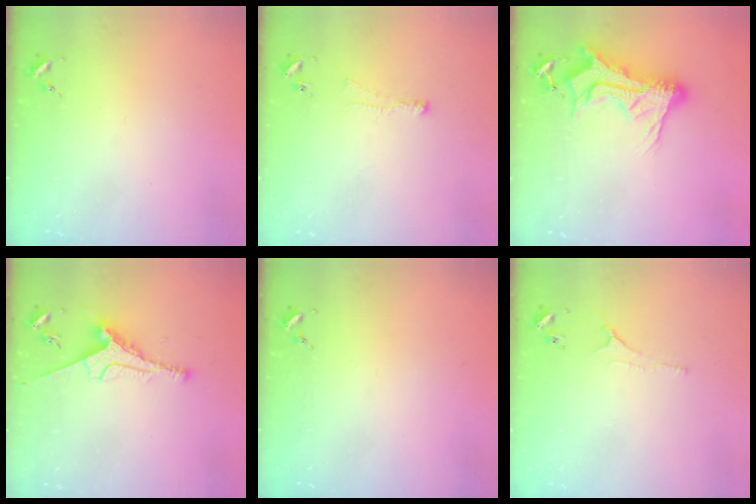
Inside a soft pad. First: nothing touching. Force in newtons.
{"total": 2.7, "press": 2.6, "slide": 0.7}
{"total": 17.8, "press": 17.8, "slide": 1.6}
{"total": 9.1, "press": 9.0, "slide": 1.3}
{"total": 0.0}
{"total": 3.0, "press": 2.9, "slide": 0.6}